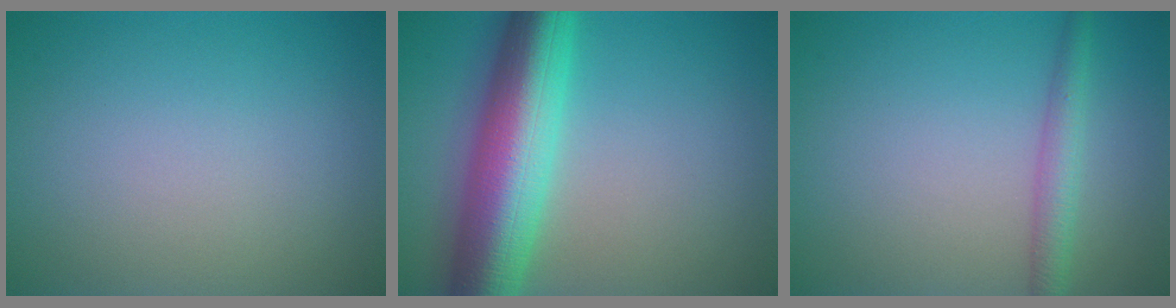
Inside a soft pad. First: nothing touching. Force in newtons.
{"total": 10.4, "press": 10.4, "slide": 0.1}
{"total": 2.5, "press": 2.5, "slide": 0.1}